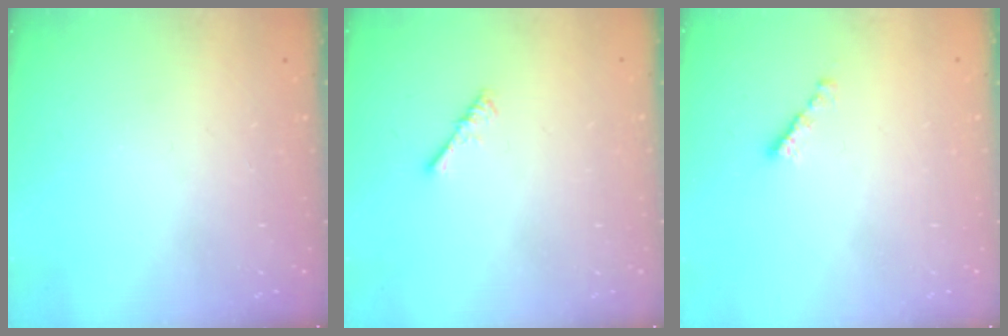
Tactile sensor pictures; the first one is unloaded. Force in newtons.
{"total": 0.9, "press": 0.9, "slide": 0.3}
{"total": 2.1, "press": 2.1, "slide": 0.3}